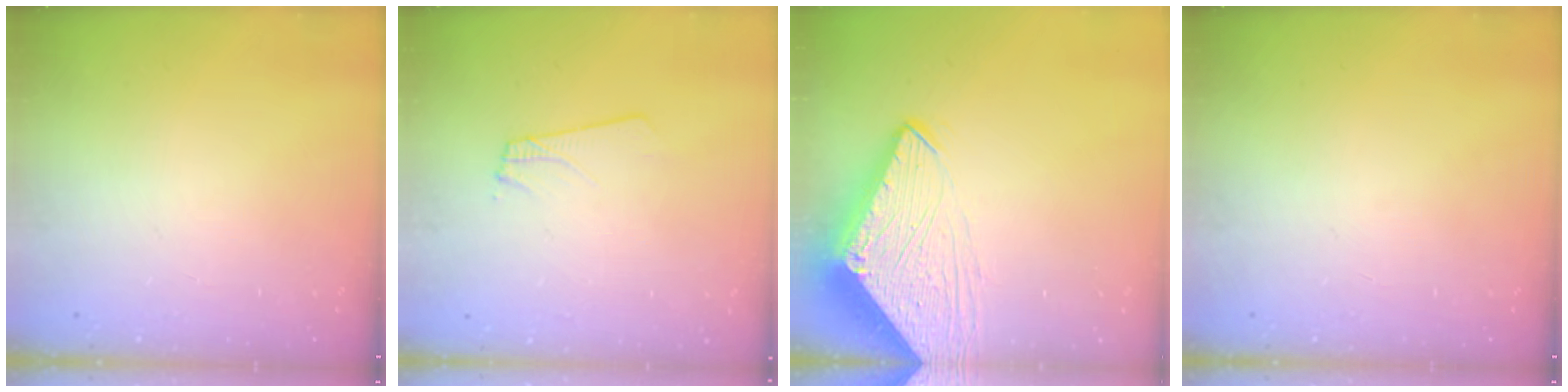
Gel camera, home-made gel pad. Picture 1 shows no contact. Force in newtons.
{"total": 1.8, "press": 1.8, "slide": 0.1}
{"total": 10.2, "press": 10.2, "slide": 0.8}
{"total": 0.0}